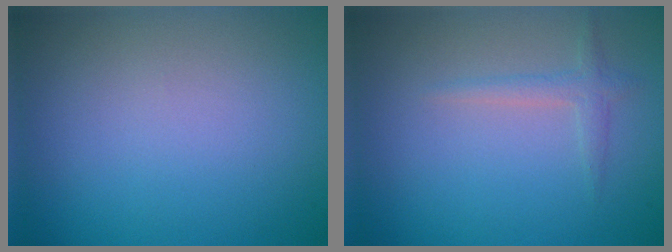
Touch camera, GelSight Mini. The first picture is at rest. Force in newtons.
{"total": 1.4, "press": 1.4, "slide": 0.0}